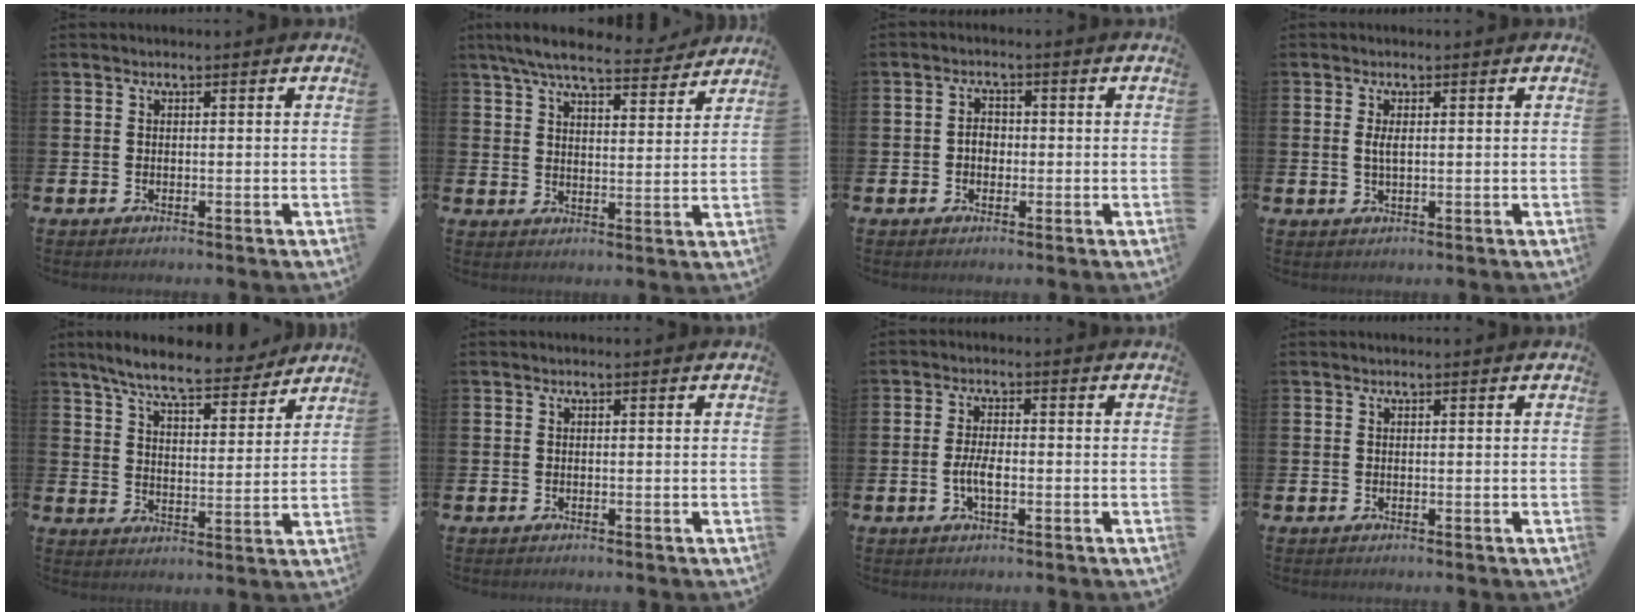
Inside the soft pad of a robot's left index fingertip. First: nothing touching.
{"total": 7.6, "force": [6.8, 1.4, 3.0], "torque": [-0.067, -0.035, 0.118]}
{"total": 2.3, "force": [-0.3, 1.7, 1.5], "torque": [-0.017, 0.003, -0.010]}
{"total": 1.8, "force": [0.4, 0.6, 1.6], "torque": [-0.029, 0.002, 0.004]}
{"total": 8.1, "force": [7.3, 1.3, 3.1], "torque": [-0.082, -0.039, 0.128]}
{"total": 0.0}
{"total": 3.1, "force": [-0.7, 1.2, 2.8], "torque": [-0.047, 0.001, -0.014]}
{"total": 0.0}